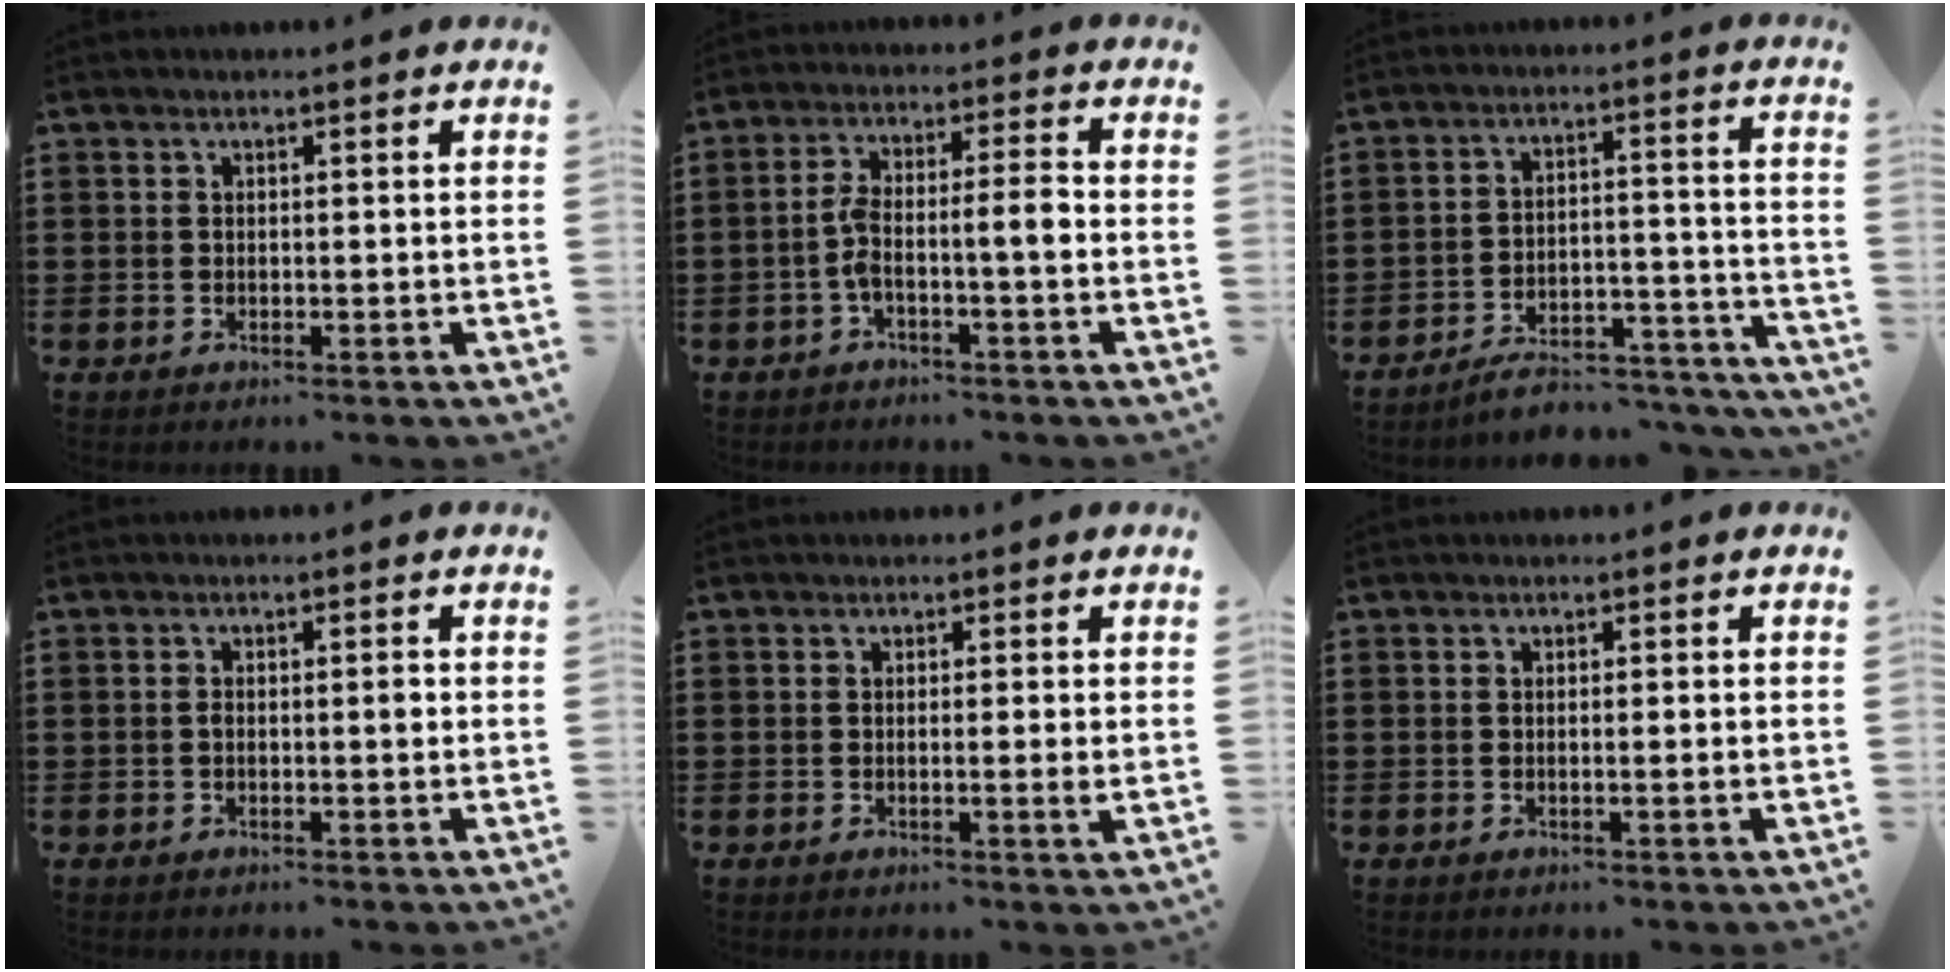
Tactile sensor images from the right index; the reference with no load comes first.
{"total": 5.7, "force": [-1.5, 1.2, 5.4], "torque": [-0.113, 0.001, -0.036]}
{"total": 5.4, "force": [-4.9, 1.1, 1.8], "torque": [-0.028, 0.006, -0.095]}
{"total": 1.3, "force": [-0.3, 0.3, 1.3], "torque": [-0.025, -0.001, -0.006]}
{"total": 1.5, "force": [-0.2, -0.2, 1.5], "torque": [-0.025, -0.007, -0.004]}
{"total": 0.7, "force": [-0.2, -0.2, 0.6], "torque": [-0.010, -0.003, -0.004]}